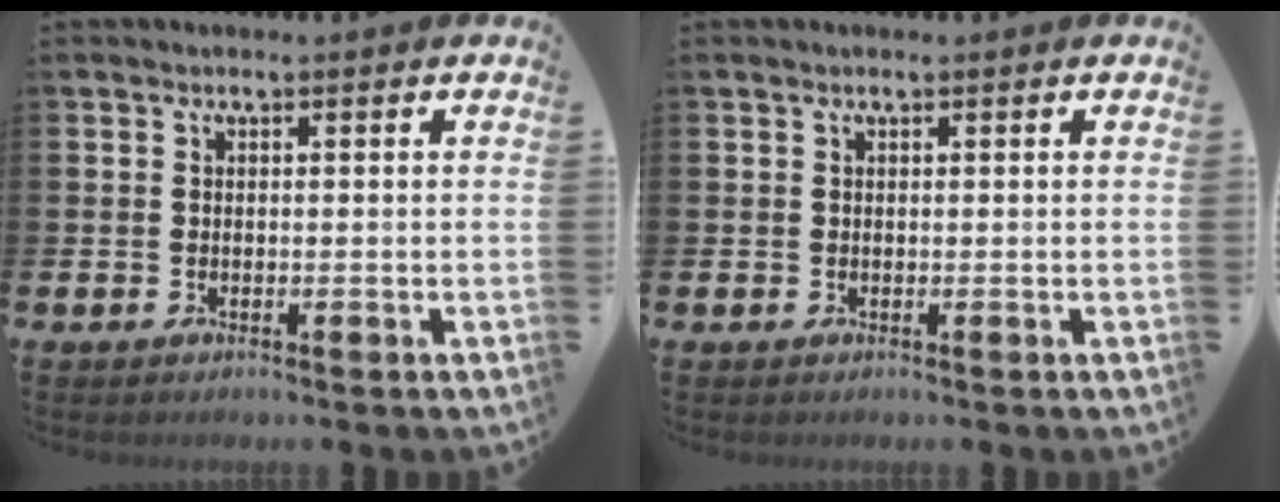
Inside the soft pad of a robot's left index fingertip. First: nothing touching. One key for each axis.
{"total": 0.0}